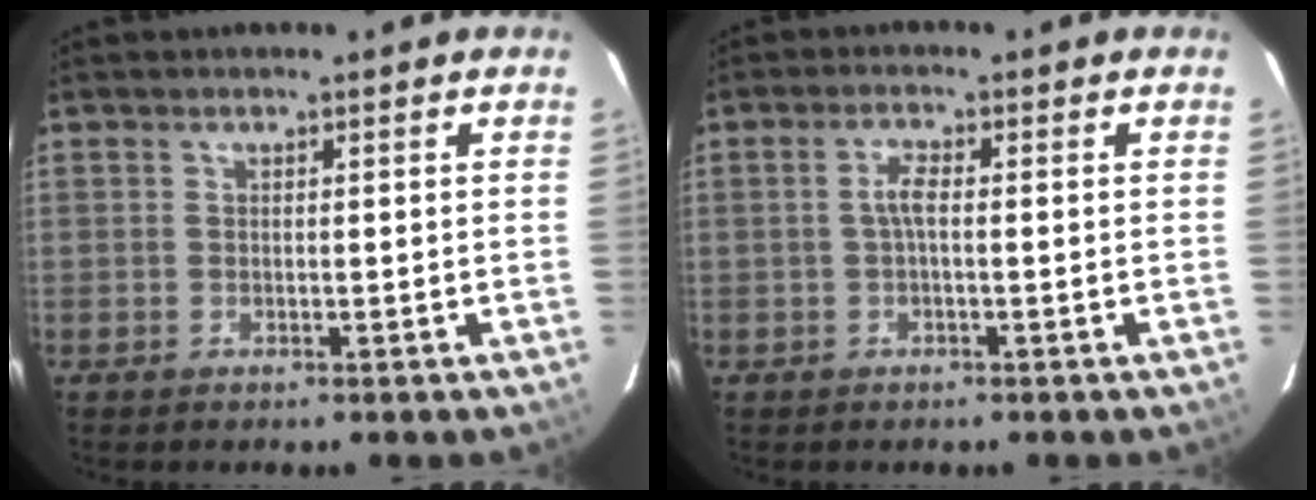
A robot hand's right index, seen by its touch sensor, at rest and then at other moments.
{"total": 2.4, "force": [-0.3, 0.5, 2.3], "torque": [-0.049, 0.006, -0.005]}